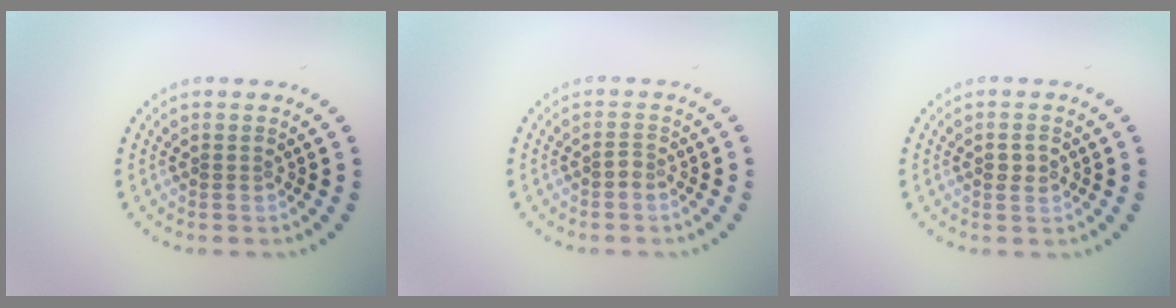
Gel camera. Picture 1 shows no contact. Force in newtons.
{"total": 0.7, "press": 0.6, "slide": 0.4}
{"total": 1.4, "press": 1.4, "slide": 0.1}